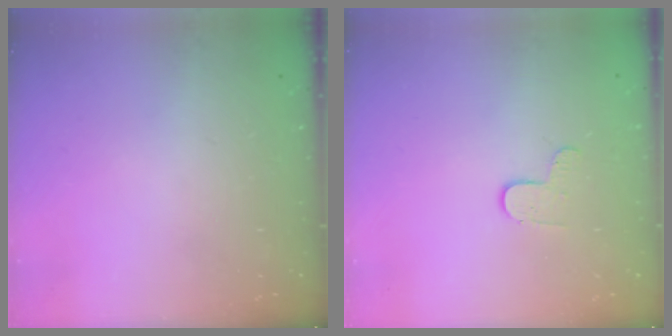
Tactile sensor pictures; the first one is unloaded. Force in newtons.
{"total": 4.4, "press": 4.4, "slide": 0.4}